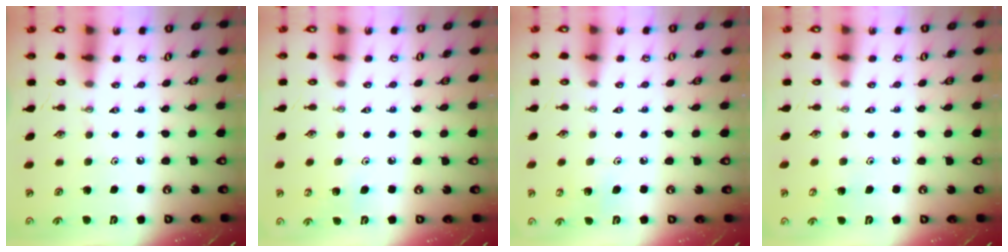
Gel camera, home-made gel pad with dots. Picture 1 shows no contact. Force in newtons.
{"total": 4.7, "press": 4.6, "slide": 1.3}
{"total": 4.3, "press": 4.3, "slide": 0.4}
{"total": 4.3, "press": 4.3, "slide": 0.4}